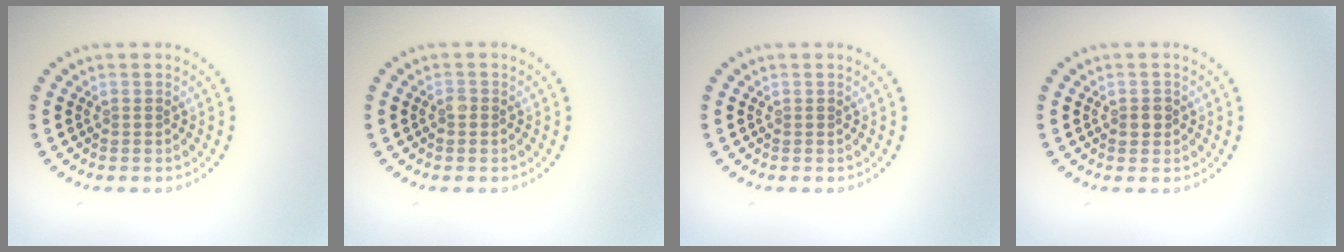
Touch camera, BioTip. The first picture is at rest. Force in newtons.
{"total": 0.6, "press": 0.5, "slide": 0.3}
{"total": 0.0}
{"total": 1.2, "press": 1.2, "slide": 0.3}